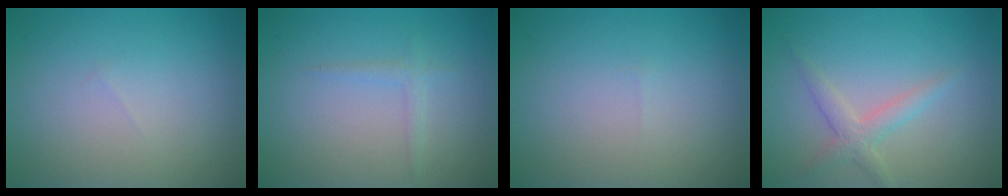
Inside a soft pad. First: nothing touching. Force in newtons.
{"total": 1.0, "press": 1.0, "slide": 0.1}
{"total": 0.0}
{"total": 2.2, "press": 2.2, "slide": 0.0}